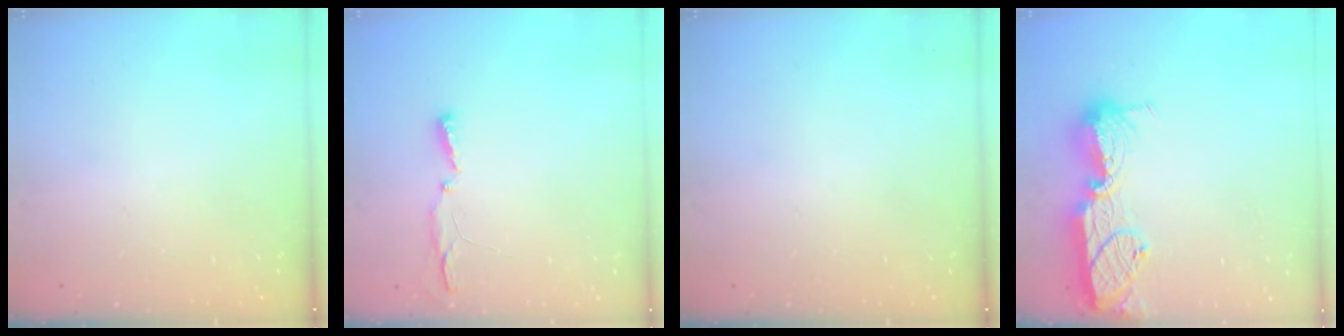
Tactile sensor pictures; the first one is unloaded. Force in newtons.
{"total": 3.5, "press": 3.4, "slide": 0.8}
{"total": 0.0}
{"total": 14.9, "press": 14.9, "slide": 0.9}